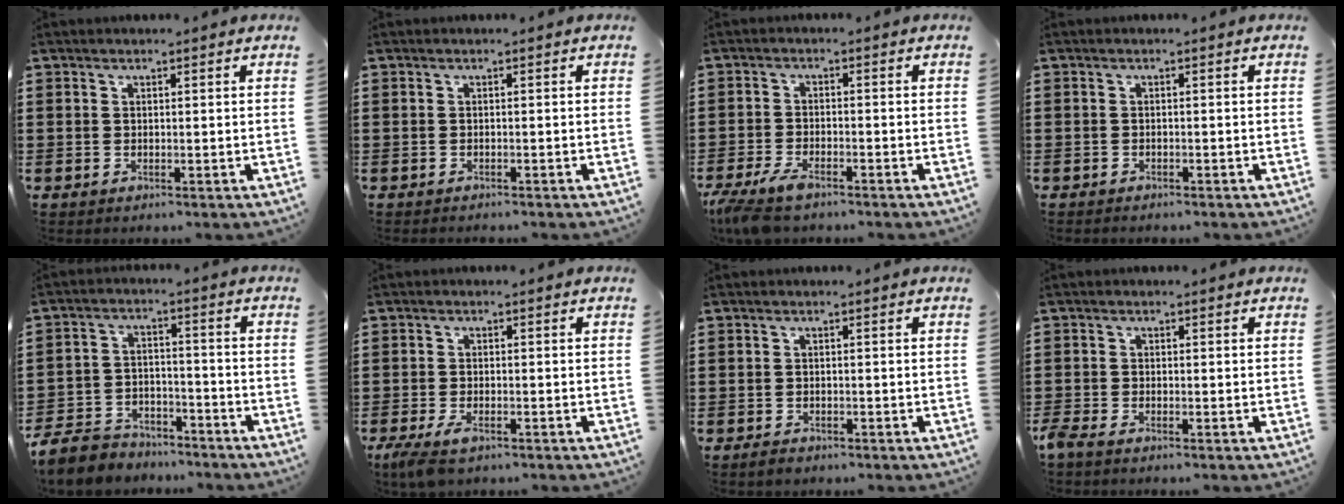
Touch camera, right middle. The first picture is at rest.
{"total": 0.6, "force": [-0.6, 0.0, -0.1], "torque": [0.002, -0.003, -0.013]}
{"total": 4.2, "force": [-3.4, 0.8, 2.4], "torque": [-0.068, -0.011, -0.071]}
{"total": 0.7, "force": [-0.7, 0.2, 0.0], "torque": [-0.001, 0.000, -0.016]}
{"total": 6.5, "force": [-6.2, 1.8, 1.0], "torque": [-0.033, 0.008, -0.127]}
{"total": 2.7, "force": [-2.0, 0.7, 1.7], "torque": [-0.053, -0.009, -0.044]}
{"total": 1.1, "force": [-1.0, 0.4, 0.1], "torque": [-0.002, -0.003, -0.020]}
{"total": 1.4, "force": [-1.2, 0.2, 0.7], "torque": [-0.030, -0.007, -0.026]}